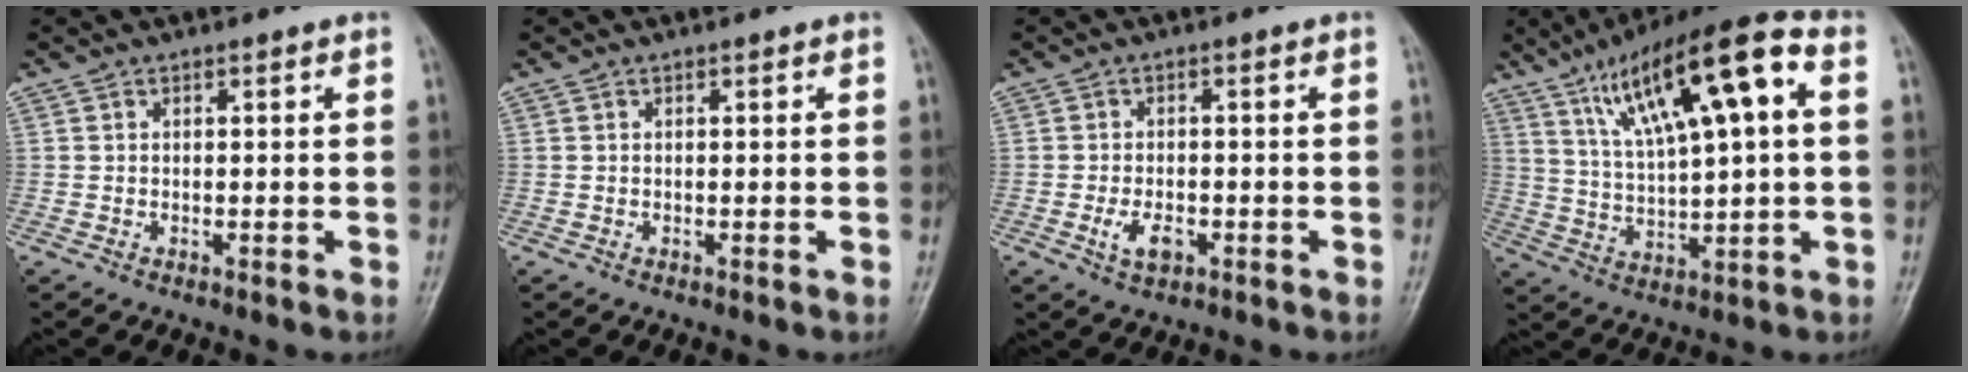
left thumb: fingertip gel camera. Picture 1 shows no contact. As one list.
[{"total": 0.0}, {"total": 4.1, "force": [-1.6, 2.3, 3.1], "torque": [-0.055, 0.006, -0.024]}, {"total": 19.1, "force": [6.9, 5.2, 17.0], "torque": [-0.274, 0.013, 0.118]}]